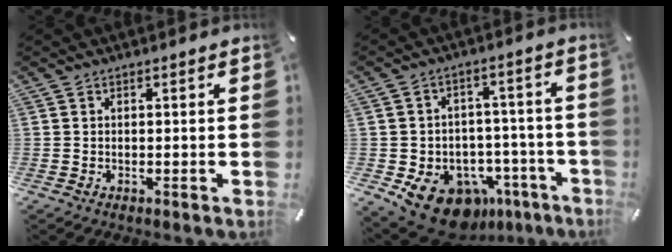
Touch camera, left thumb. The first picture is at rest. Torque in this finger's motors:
{"motor_torque": [-0.36, 1.70, 0.41, -0.01, 0.14]}